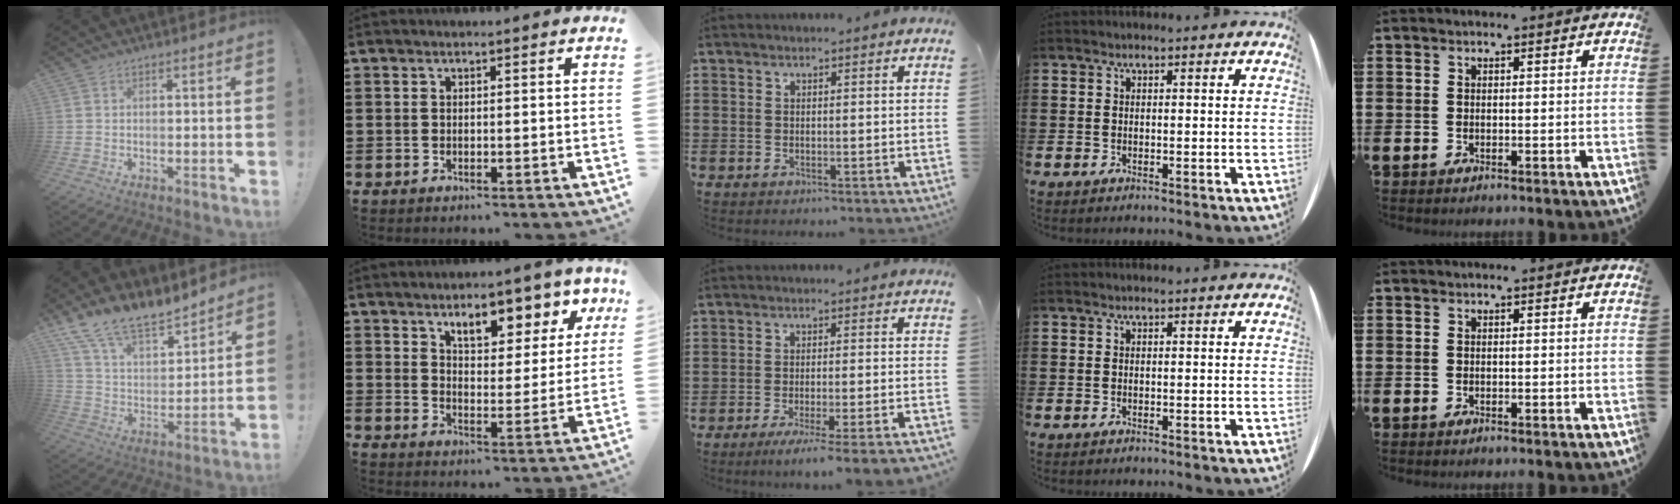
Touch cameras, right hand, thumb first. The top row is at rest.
{"thumb": {"total": 13.9, "force": [12.3, 4.2, 4.9], "torque": [-0.106, -0.097, 0.226]}, "index": {"total": 7.7, "force": [5.7, 2.7, 4.4], "torque": [-0.074, -0.015, 0.095]}, "middle": {"total": 3.9, "force": [-3.3, -0.8, 2.0], "torque": [-0.030, -0.015, -0.061]}}